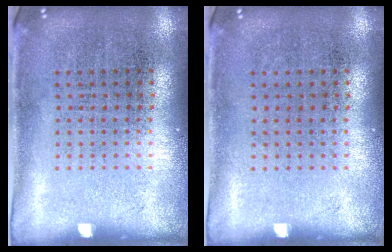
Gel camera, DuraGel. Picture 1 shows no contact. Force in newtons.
{"total": 0.0}